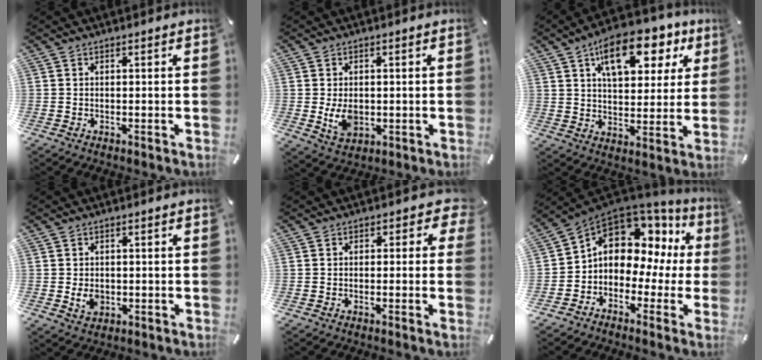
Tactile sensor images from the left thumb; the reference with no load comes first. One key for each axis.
{"total": 5.9, "fx": -0.6, "fy": 4.2, "fz": 4.0, "tx": -0.073, "ty": -0.005, "tz": -0.011}
{"total": 14.9, "fx": 7.9, "fy": 8.0, "fz": 9.7, "tx": -0.128, "ty": -0.034, "tz": 0.132}
{"total": 3.5, "fx": -0.5, "fy": 2.7, "fz": 2.1, "tx": -0.037, "ty": -0.001, "tz": -0.011}
{"total": 3.2, "fx": 0.1, "fy": 2.3, "fz": 2.2, "tx": -0.027, "ty": 0.006, "tz": -0.004}
{"total": 9.7, "fx": 3.7, "fy": 7.6, "fz": 4.7, "tx": -0.083, "ty": -0.033, "tz": 0.066}